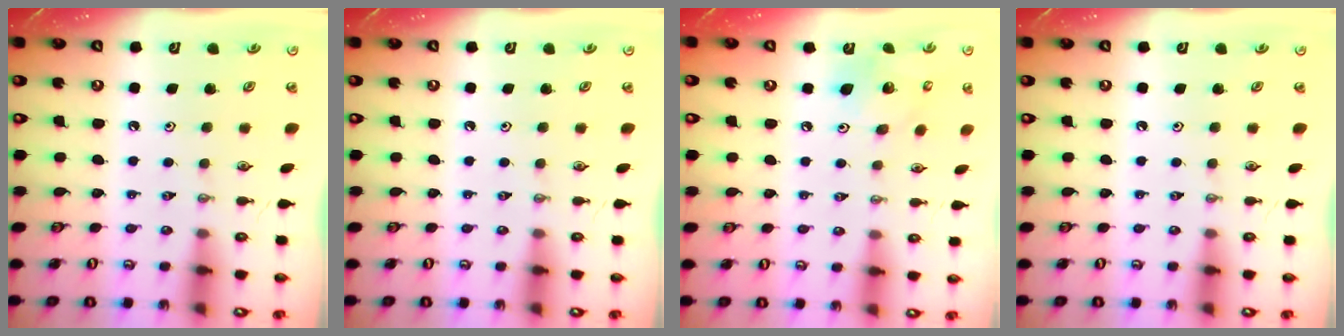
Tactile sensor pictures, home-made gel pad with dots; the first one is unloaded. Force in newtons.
{"total": 0.0}
{"total": 10.7, "press": 10.6, "slide": 2.0}
{"total": 0.0}